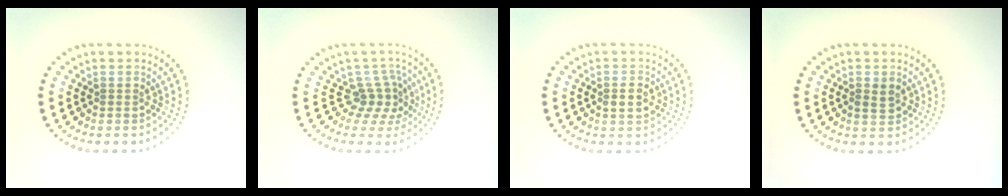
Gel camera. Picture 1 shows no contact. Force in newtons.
{"total": 2.9, "press": 2.0, "slide": 2.1}
{"total": 2.2, "press": 2.2, "slide": 0.1}
{"total": 1.5, "press": 1.5, "slide": 0.3}